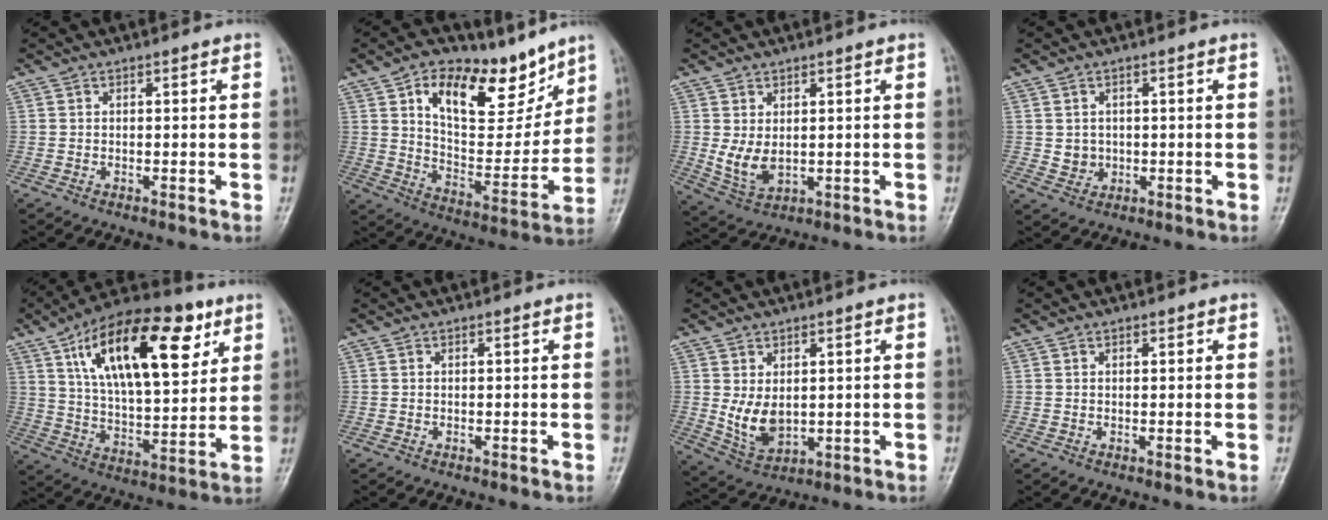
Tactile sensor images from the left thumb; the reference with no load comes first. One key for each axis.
{"total": 19.1, "fx": 11.2, "fy": 9.7, "fz": 12.1, "tx": -0.136, "ty": -0.059, "tz": 0.191}
{"total": 5.6, "fx": 0.6, "fy": 3.6, "fz": 4.3, "tx": -0.076, "ty": -0.014, "tz": 0.027}
{"total": 3.1, "fx": 0.2, "fy": 2.9, "fz": 1.1, "tx": -0.005, "ty": 0.000, "tz": 0.010}
{"total": 24.2, "fx": 10.5, "fy": 10.9, "fz": 18.9, "tx": -0.281, "ty": -0.022, "tz": 0.176}
{"total": 0.0}
{"total": 6.8, "fx": 0.8, "fy": 4.5, "fz": 5.0, "tx": -0.079, "ty": -0.017, "tz": 0.033}
{"total": 0.7, "fx": 0.4, "fy": 0.4, "fz": 0.3, "tx": 0.002, "ty": -0.002, "tz": 0.003}